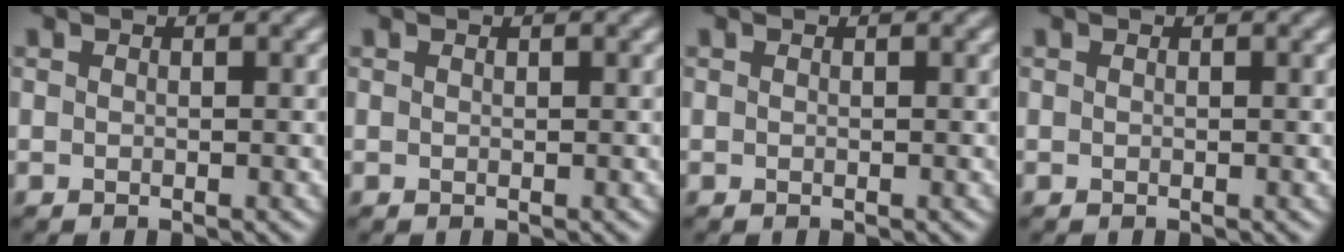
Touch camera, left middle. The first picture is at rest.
{"total": 0.0}
{"total": 0.0}
{"total": 0.0}